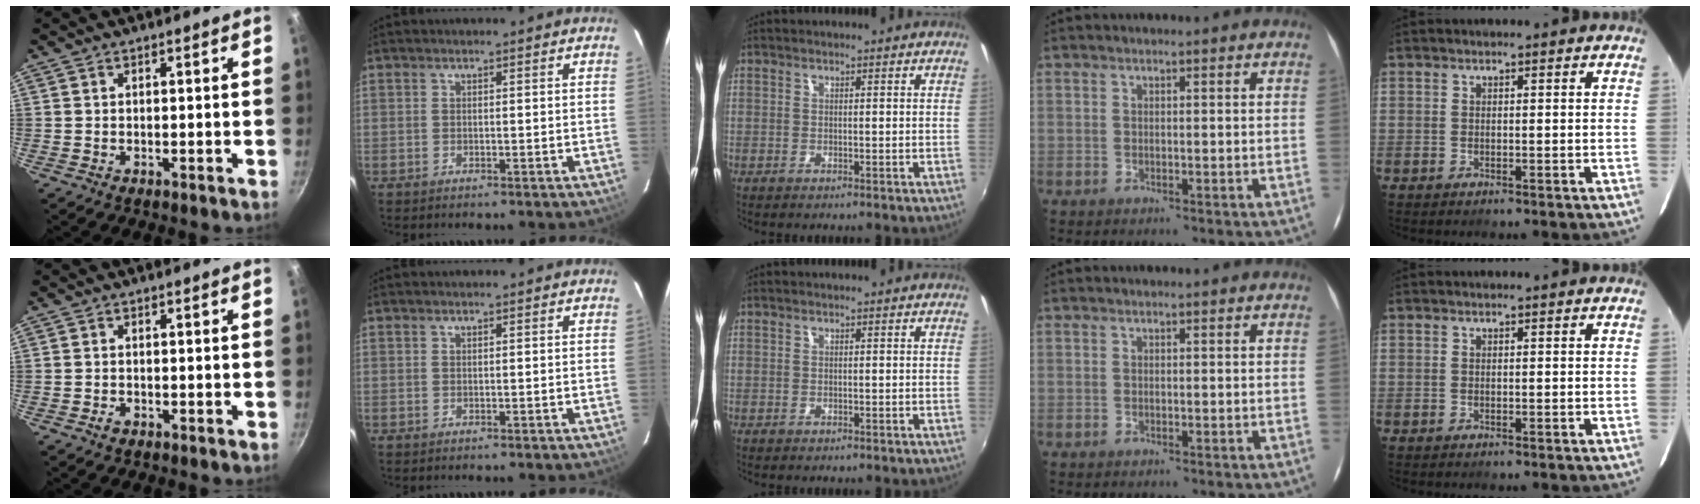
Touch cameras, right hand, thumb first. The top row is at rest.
{"thumb": {"total": 1.2, "force": [-0.7, 0.8, 0.6], "torque": [-0.013, 0.004, -0.014]}}